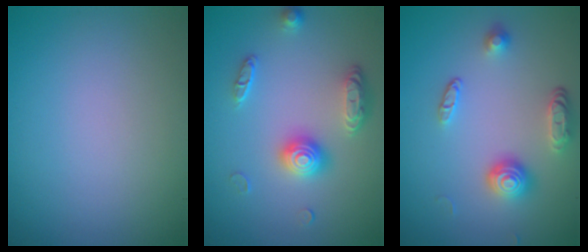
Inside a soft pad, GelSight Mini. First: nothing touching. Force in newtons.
{"total": 3.3, "press": 2.9, "slide": 1.6}
{"total": 3.7, "press": 2.9, "slide": 2.2}